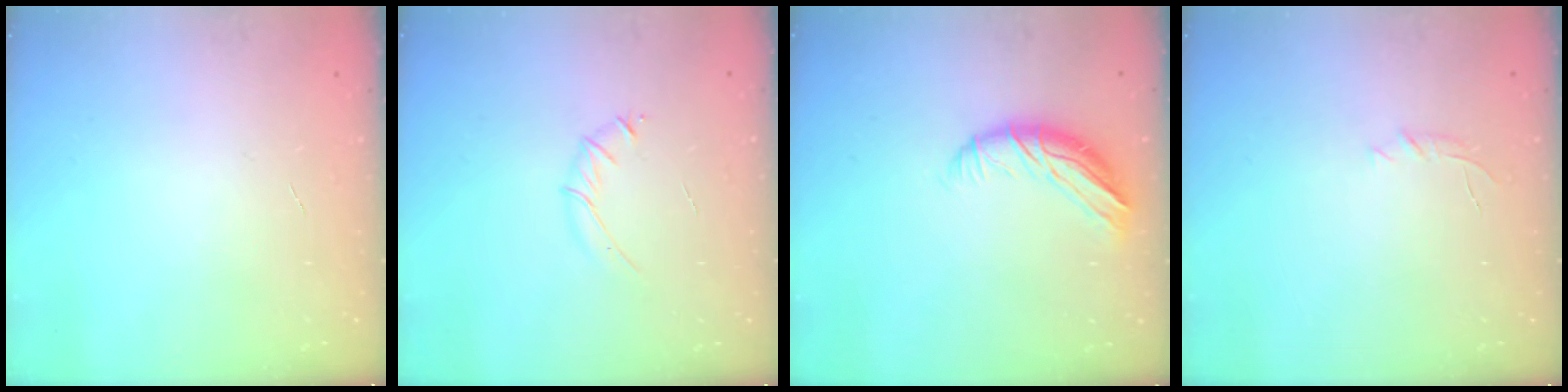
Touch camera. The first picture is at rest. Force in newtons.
{"total": 3.2, "press": 3.0, "slide": 1.0}
{"total": 9.7, "press": 9.6, "slide": 1.3}
{"total": 4.7, "press": 4.6, "slide": 1.3}